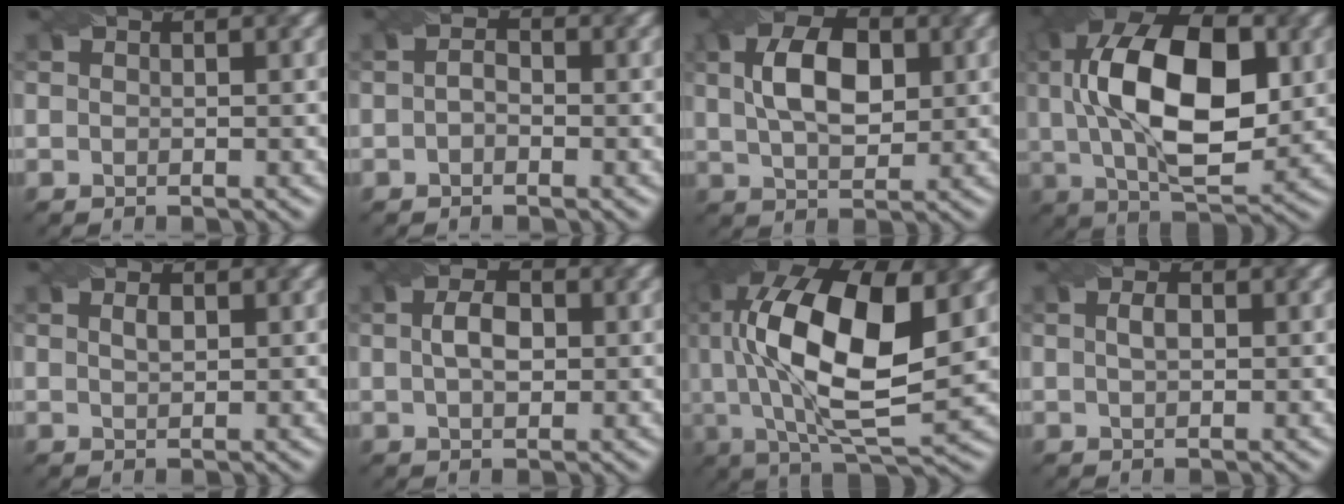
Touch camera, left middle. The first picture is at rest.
{"total": 1.2, "force": [-0.3, 0.8, 0.9], "torque": [-0.019, 0.003, -0.008]}
{"total": 6.5, "force": [1.5, 3.7, 5.1], "torque": [-0.097, 0.010, 0.024]}
{"total": 13.9, "force": [1.7, 7.0, 11.9], "torque": [-0.204, 0.013, 0.027]}
{"total": 1.1, "force": [0.4, 0.5, 0.9], "torque": [-0.018, 0.001, 0.010]}
{"total": 3.0, "force": [0.3, 1.8, 2.4], "torque": [-0.050, 0.005, 0.003]}
{"total": 15.6, "force": [2.9, 6.5, 13.8], "torque": [-0.270, 0.003, 0.051]}
{"total": 1.4, "force": [0.2, 0.7, 1.2], "torque": [-0.026, 0.003, 0.003]}